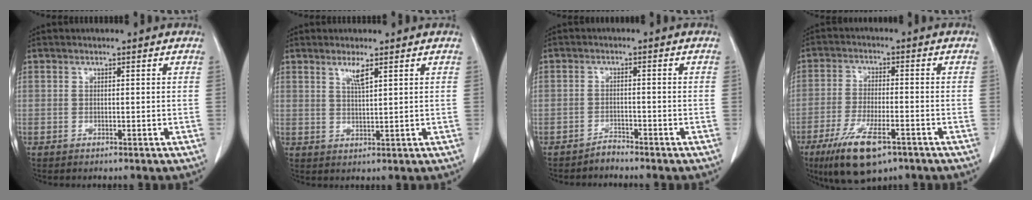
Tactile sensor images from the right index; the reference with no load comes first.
{"total": 2.7, "force": [1.6, 0.0, 2.1], "torque": [-0.045, -0.003, 0.034]}
{"total": 1.6, "force": [-1.6, 0.2, -0.2], "torque": [0.010, -0.001, -0.027]}
{"total": 11.0, "force": [-6.5, 3.2, 8.2], "torque": [-0.154, -0.020, -0.107]}